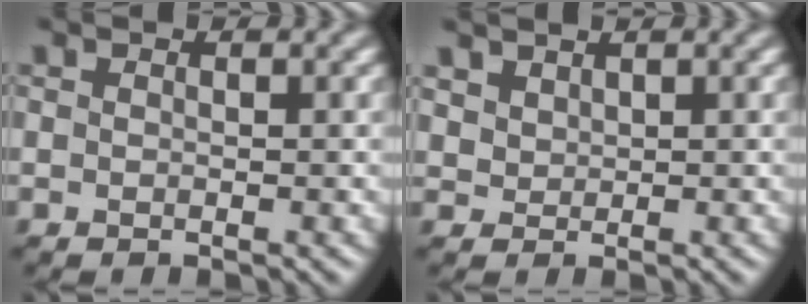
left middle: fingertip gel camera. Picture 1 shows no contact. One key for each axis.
{"total": 1.6, "fx": 1.4, "fy": 0.9, "fz": 0.3, "tx": -0.010, "ty": -0.005, "tz": 0.043}